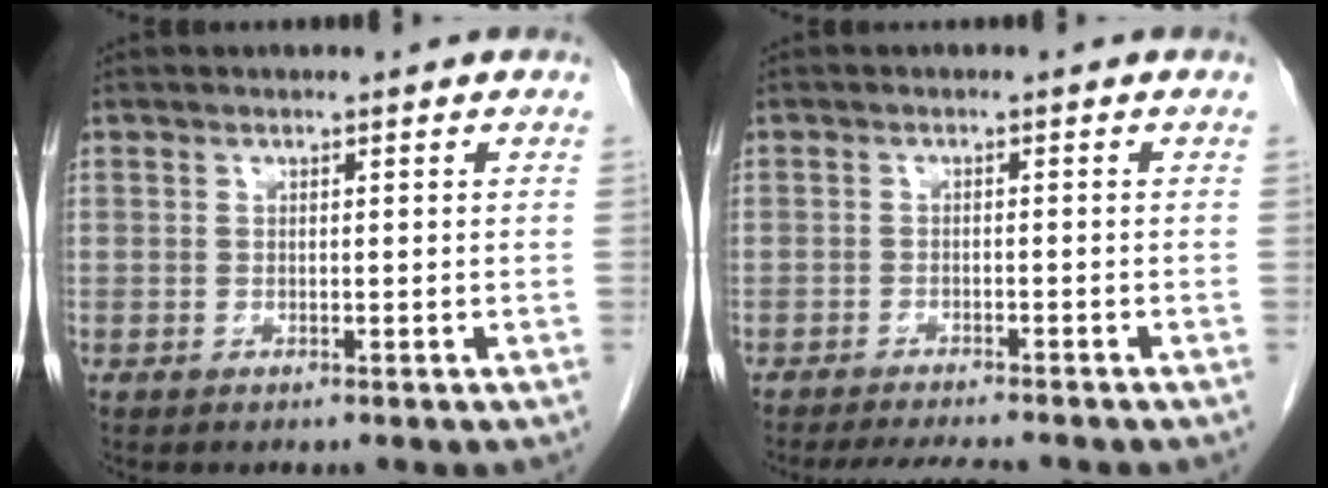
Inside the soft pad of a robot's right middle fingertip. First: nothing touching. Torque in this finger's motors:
{"motor_torque": [0.02, -0.02, 0.02, 0.02]}